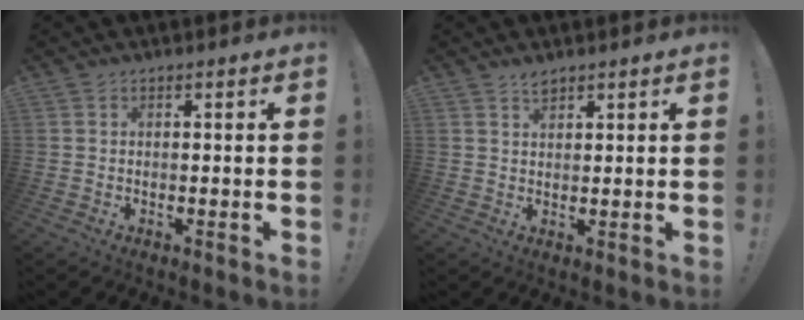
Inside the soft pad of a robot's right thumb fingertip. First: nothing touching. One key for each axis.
{"total": 2.4, "fx": 2.0, "fy": 0.8, "fz": 0.9, "tx": -0.006, "ty": -0.014, "tz": 0.034}